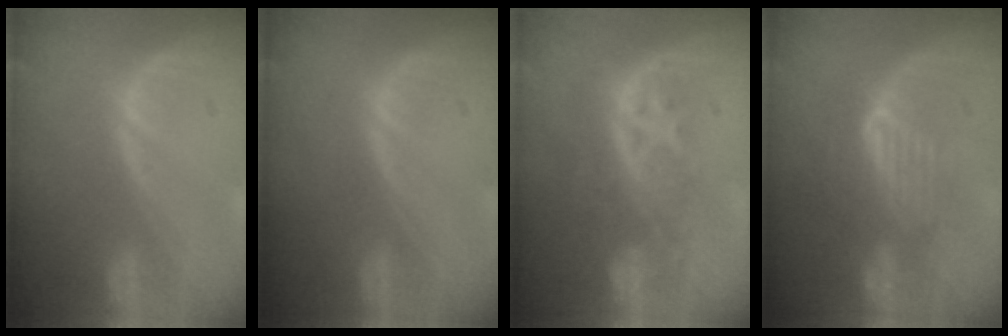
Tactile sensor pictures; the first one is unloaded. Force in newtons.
{"total": 0.0}
{"total": 8.5, "press": 7.0, "slide": 4.8}
{"total": 7.9, "press": 7.3, "slide": 3.1}